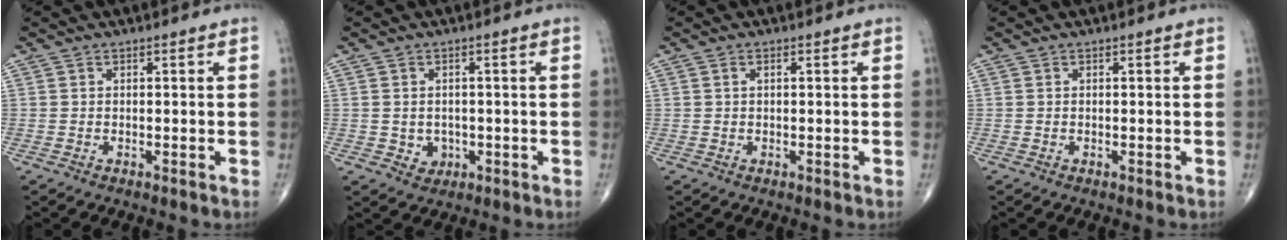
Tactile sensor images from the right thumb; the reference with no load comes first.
{"total": 2.9, "force": [-0.6, 2.5, 1.2], "torque": [-0.005, 0.002, 0.000]}
{"total": 0.7, "force": [0.2, 0.3, 0.6], "torque": [-0.013, 0.004, 0.004]}
{"total": 0.0}